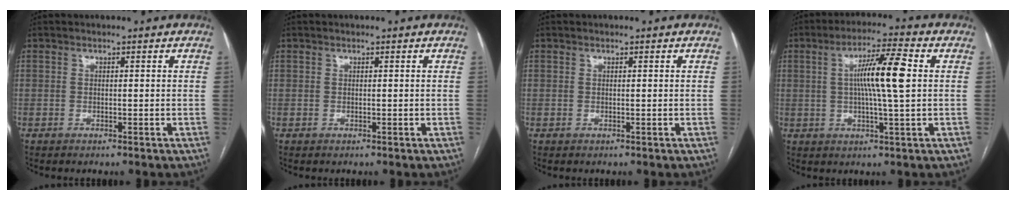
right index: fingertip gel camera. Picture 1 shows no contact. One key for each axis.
{"total": 0.0}
{"total": 0.0}
{"total": 9.5, "fx": 1.3, "fy": 0.1, "fz": 9.4, "tx": -0.167, "ty": 0.007, "tz": 0.019}